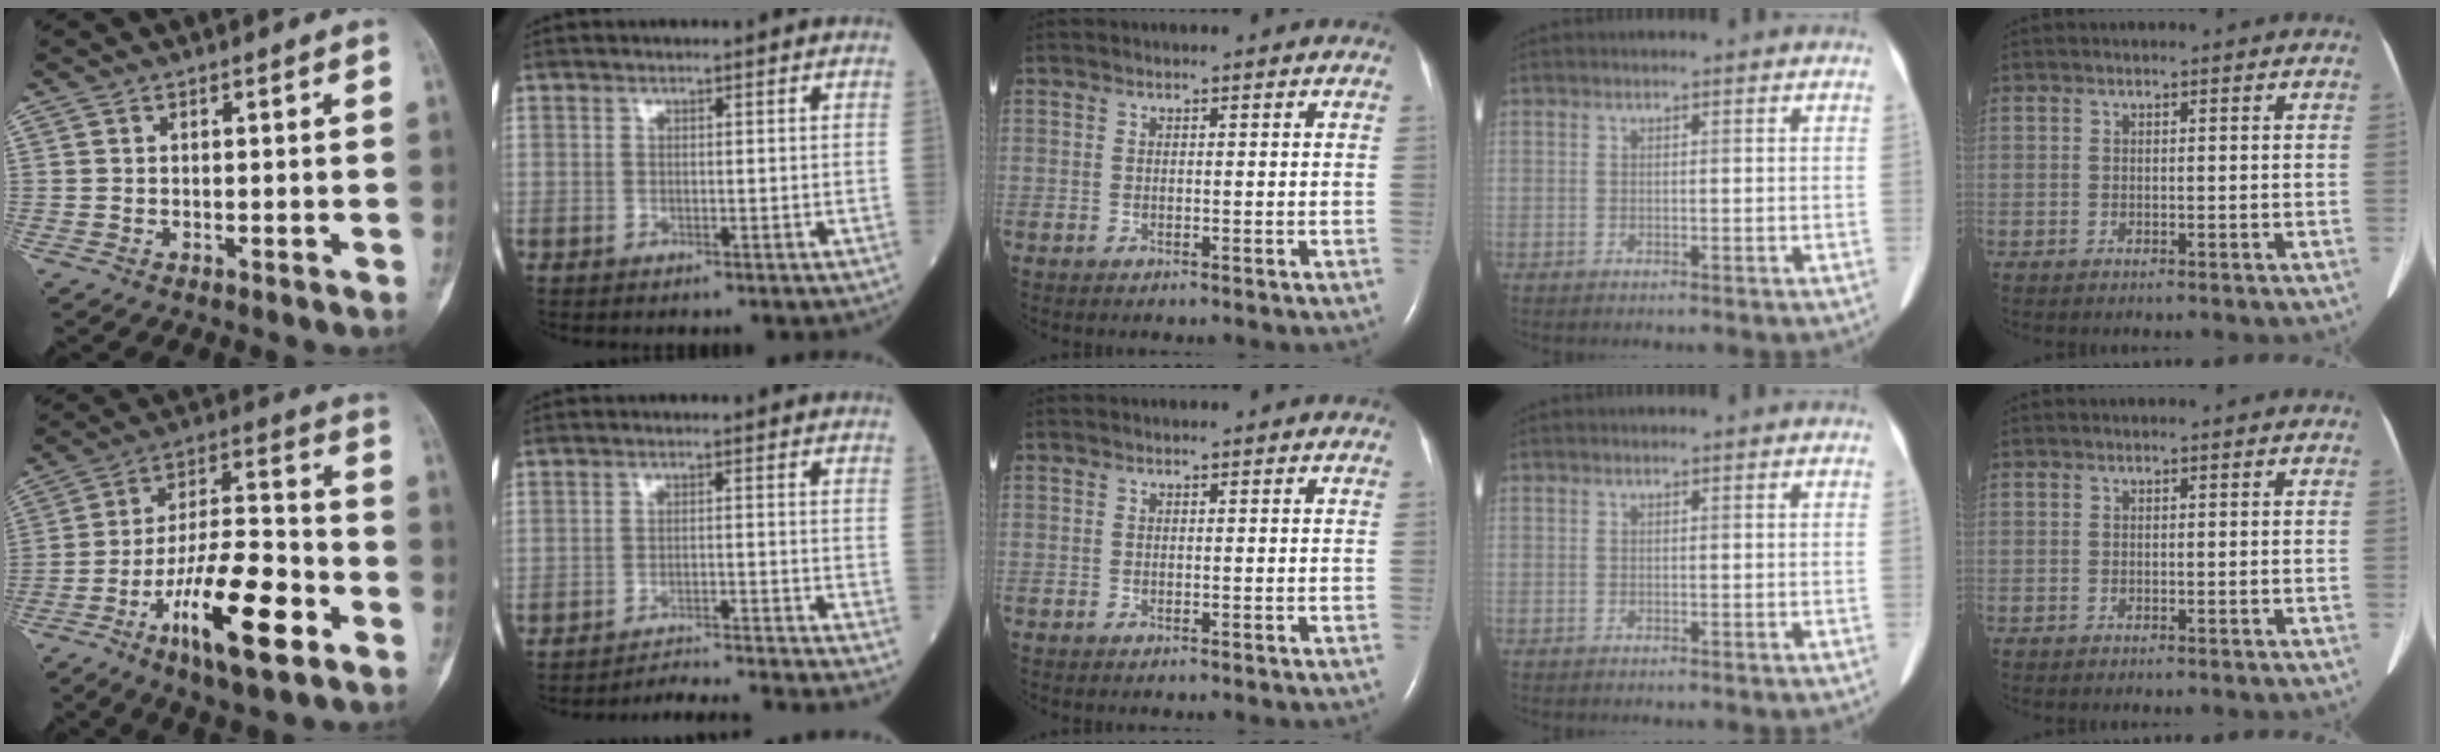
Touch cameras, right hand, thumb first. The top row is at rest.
{"thumb": {"total": 18.8, "force": [-8.7, 5.7, 15.7], "torque": [-0.264, 0.052, -0.143]}, "index": {"total": 10.1, "force": [-9.7, -2.5, 1.5], "torque": [-0.006, -0.011, -0.143]}}